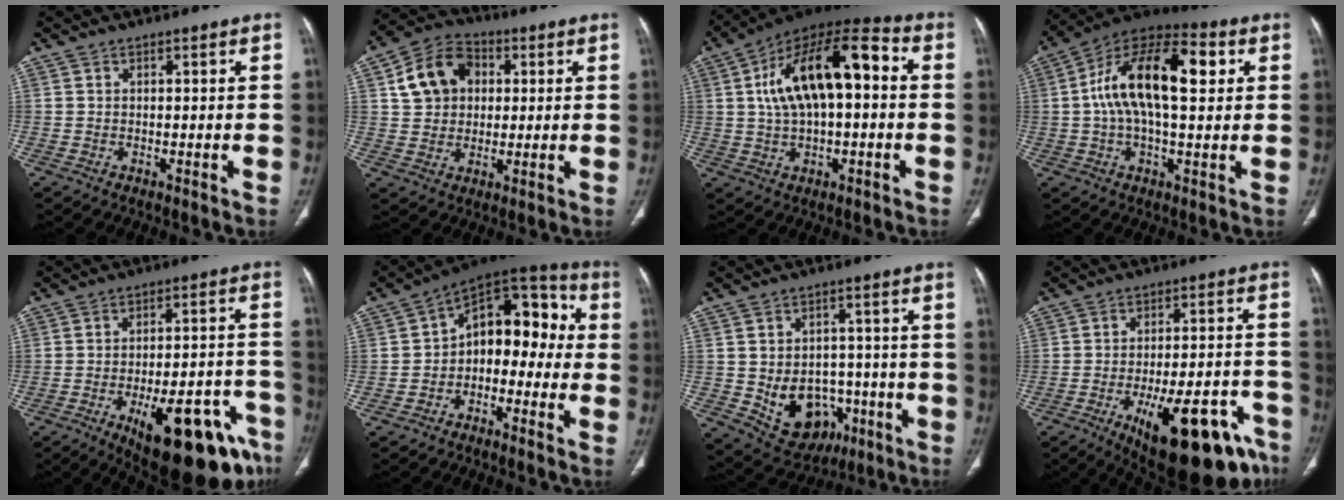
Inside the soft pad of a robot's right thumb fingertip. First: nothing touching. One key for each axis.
{"total": 11.6, "fx": 2.8, "fy": 9.2, "fz": 6.5, "tx": -0.091, "ty": 0.010, "tz": 0.042}
{"total": 19.4, "fx": 2.5, "fy": 9.0, "fz": 17.0, "tx": -0.280, "ty": 0.042, "tz": 0.033}
{"total": 18.9, "fx": 3.5, "fy": 8.7, "fz": 16.4, "tx": -0.272, "ty": 0.032, "tz": 0.048}
{"total": 22.5, "fx": -12.2, "fy": 7.6, "fz": 17.3, "tx": -0.160, "ty": 0.064, "tz": -0.162}
{"total": 13.8, "fx": -1.5, "fy": 9.1, "fz": 10.2, "tx": -0.095, "ty": 0.060, "tz": -0.042}
{"total": 13.4, "fx": -4.1, "fy": 10.2, "fz": 7.8, "tx": -0.084, "ty": 0.025, "tz": -0.040}
{"total": 23.6, "fx": -13.0, "fy": 8.0, "fz": 18.0, "tx": -0.179, "ty": 0.066, "tz": -0.176}